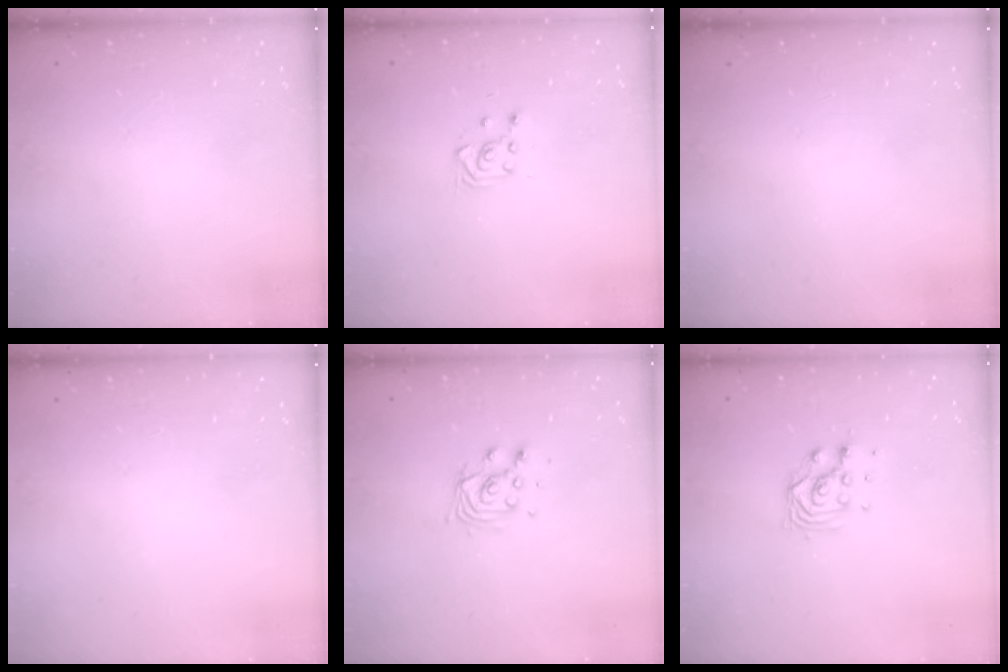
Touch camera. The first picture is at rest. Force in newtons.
{"total": 2.8, "press": 2.7, "slide": 0.7}
{"total": 0.0}
{"total": 0.0}
{"total": 7.6, "press": 7.6, "slide": 0.5}
{"total": 6.1, "press": 6.1, "slide": 0.9}